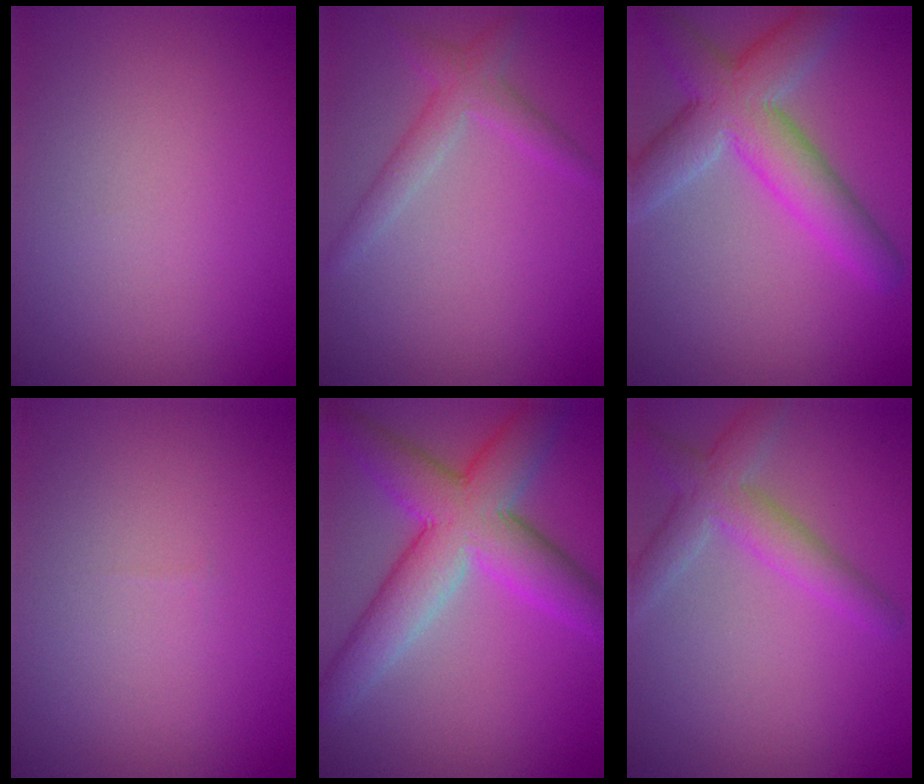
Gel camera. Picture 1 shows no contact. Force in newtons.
{"total": 2.4, "press": 2.4, "slide": 0.2}
{"total": 6.9, "press": 6.9, "slide": 0.4}
{"total": 0.0}
{"total": 8.6, "press": 8.6, "slide": 0.6}
{"total": 3.8, "press": 3.8, "slide": 0.3}